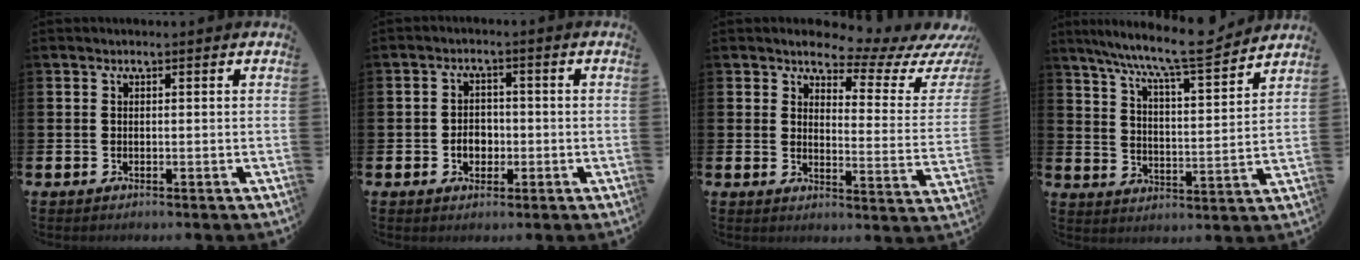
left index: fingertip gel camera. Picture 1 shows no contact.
{"total": 2.9, "force": [-0.8, 2.3, 1.7], "torque": [-0.015, -0.003, -0.022]}
{"total": 4.6, "force": [4.0, 1.5, 1.7], "torque": [-0.035, -0.039, 0.056]}
{"total": 9.2, "force": [8.5, 0.2, 3.6], "torque": [-0.096, -0.060, 0.145]}